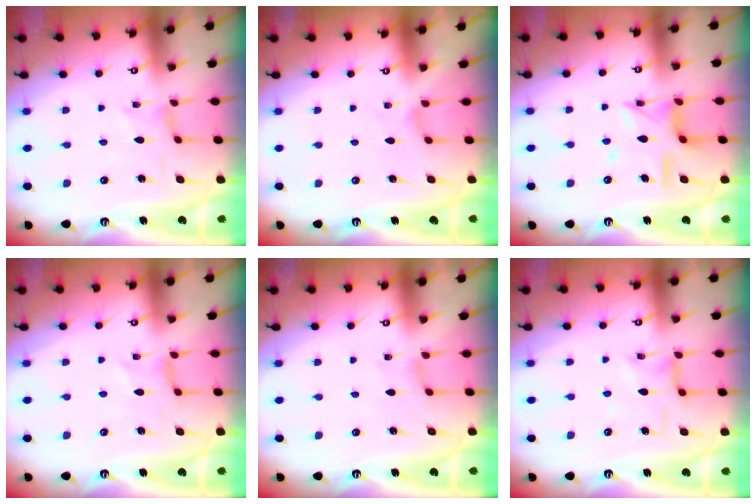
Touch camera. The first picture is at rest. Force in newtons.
{"total": 0.0}
{"total": 11.7, "press": 11.7, "slide": 0.8}
{"total": 0.0}
{"total": 1.1, "press": 1.0, "slide": 0.2}
{"total": 2.1, "press": 2.1, "slide": 0.3}